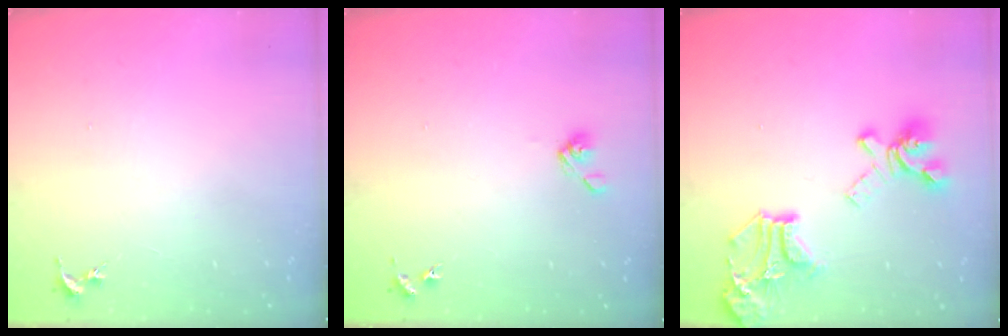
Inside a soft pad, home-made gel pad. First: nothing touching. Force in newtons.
{"total": 5.2, "press": 4.8, "slide": 2.1}
{"total": 20.8, "press": 20.7, "slide": 1.6}